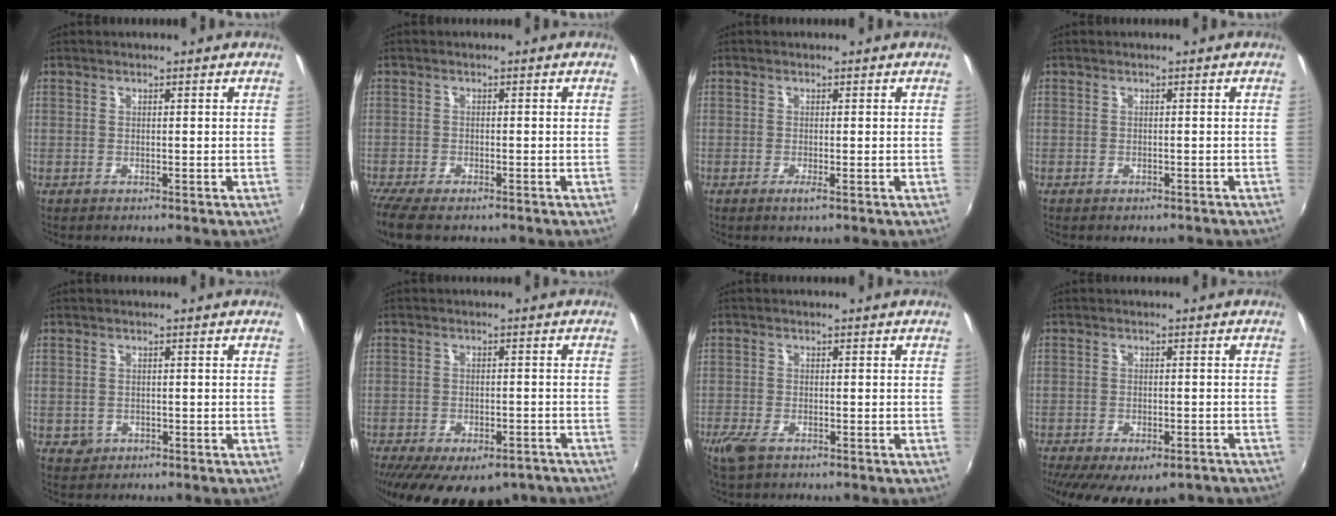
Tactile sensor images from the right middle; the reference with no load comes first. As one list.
[{"total": 7.4, "force": [-5.8, 2.0, 4.1], "torque": [-0.103, -0.040, -0.109]}, {"total": 1.1, "force": [-0.6, -0.2, 0.9], "torque": [-0.018, -0.005, -0.012]}, {"total": 1.6, "force": [-1.4, 0.6, 0.5], "torque": [-0.013, -0.008, -0.018]}, {"total": 1.9, "force": [-0.6, 1.8, 0.4], "torque": [-0.010, -0.003, -0.006]}, {"total": 18.6, "force": [-13.0, 8.5, 10.3], "torque": [-0.206, -0.037, -0.169]}, {"total": 4.2, "force": [-2.9, 1.8, 2.5], "torque": [-0.067, -0.012, -0.057]}, {"total": 14.2, "force": [-9.8, 6.1, 8.3], "torque": [-0.172, -0.047, -0.133]}]